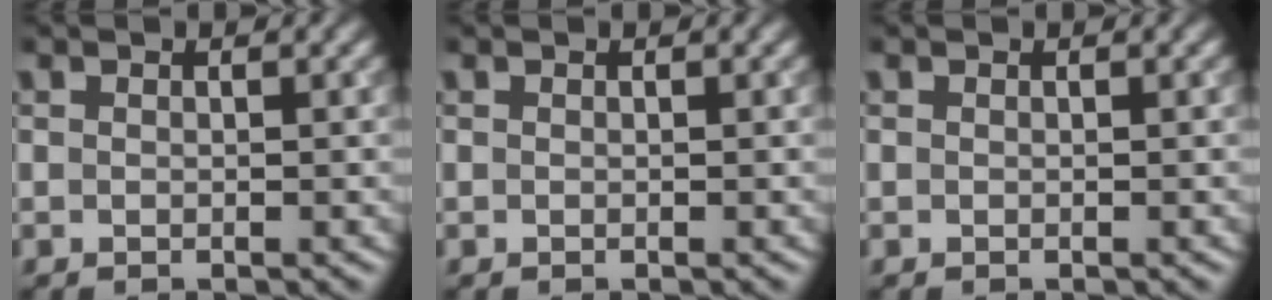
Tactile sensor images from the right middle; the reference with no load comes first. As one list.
[{"total": 0.0}, {"total": 0.0}]